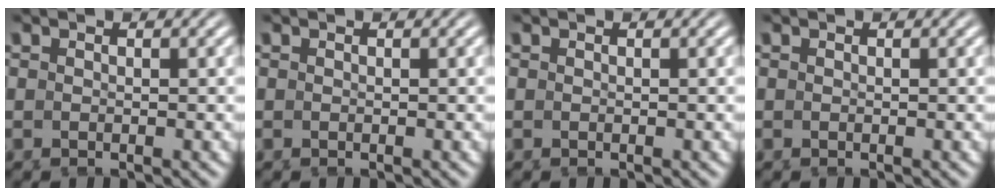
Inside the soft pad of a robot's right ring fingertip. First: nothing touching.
{"total": 0.0}
{"total": 0.0}
{"total": 0.0}